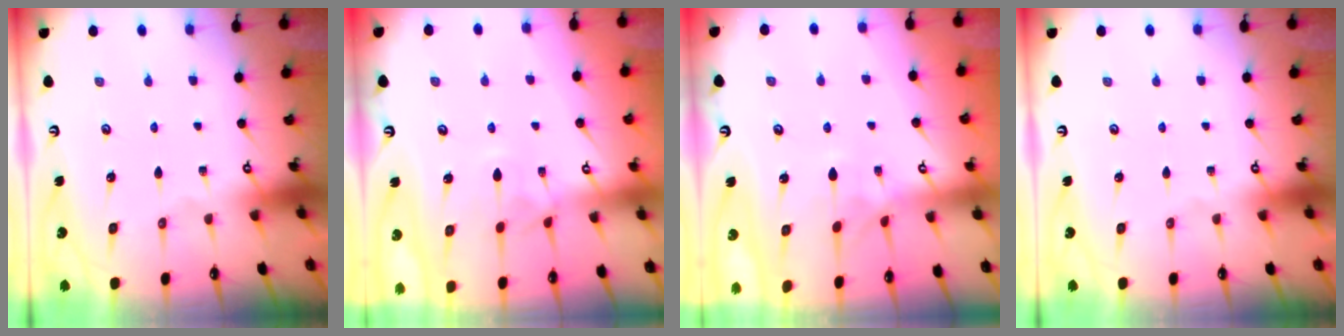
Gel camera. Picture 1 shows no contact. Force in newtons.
{"total": 1.6, "press": 1.4, "slide": 0.7}
{"total": 2.8, "press": 2.6, "slide": 0.9}
{"total": 0.0}